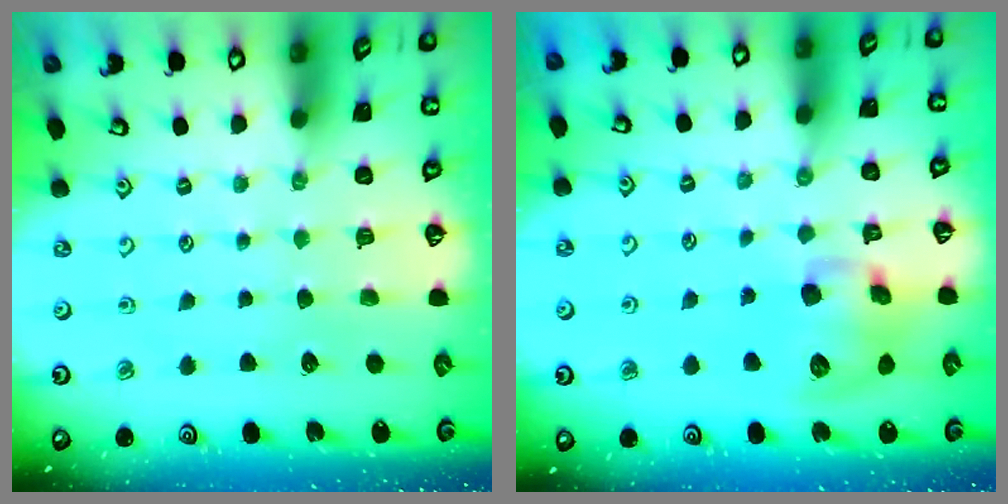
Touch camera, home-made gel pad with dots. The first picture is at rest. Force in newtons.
{"total": 11.7, "press": 11.5, "slide": 2.0}